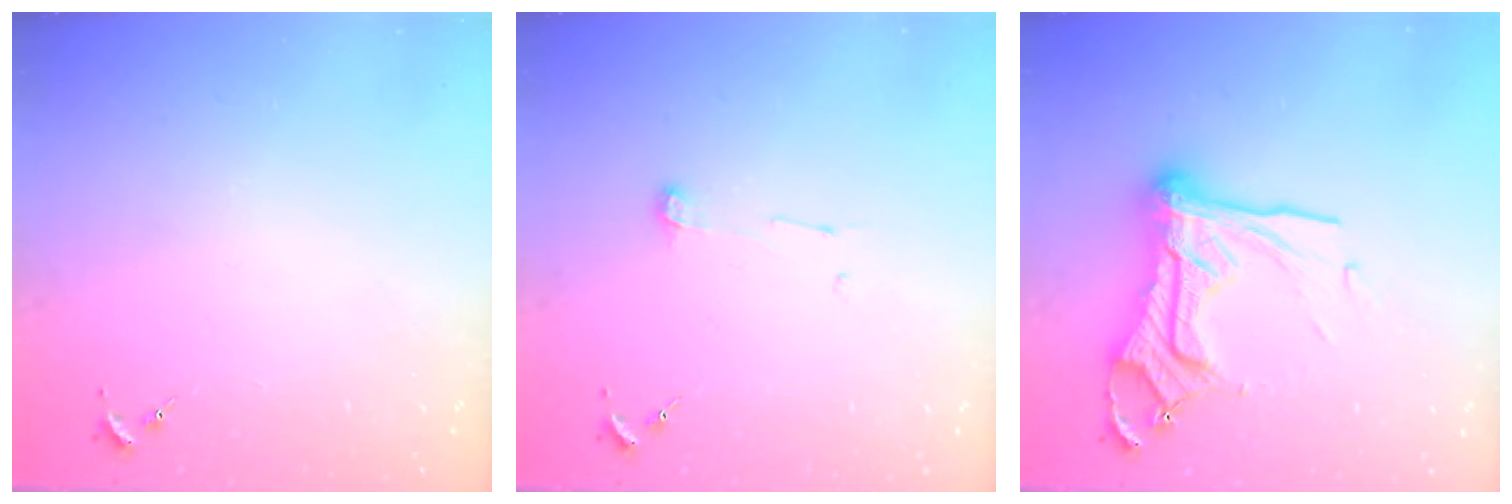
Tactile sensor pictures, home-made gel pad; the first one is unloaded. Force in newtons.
{"total": 4.2, "press": 4.2, "slide": 0.5}
{"total": 21.6, "press": 21.5, "slide": 1.9}